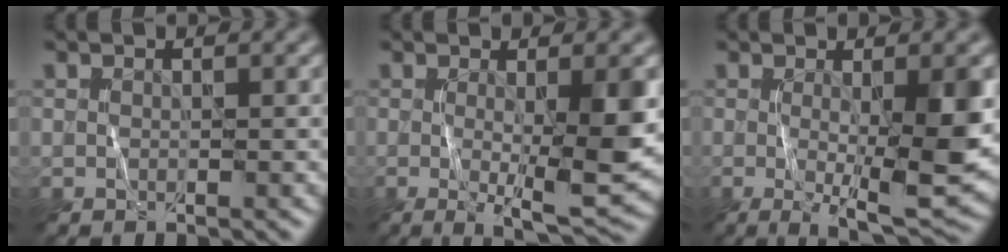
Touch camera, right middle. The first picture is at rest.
{"total": 7.5, "force": [-0.6, 1.5, 7.3], "torque": [-0.107, -0.012, -0.003]}
{"total": 9.0, "force": [-1.0, 2.0, 8.7], "torque": [-0.130, -0.016, -0.006]}